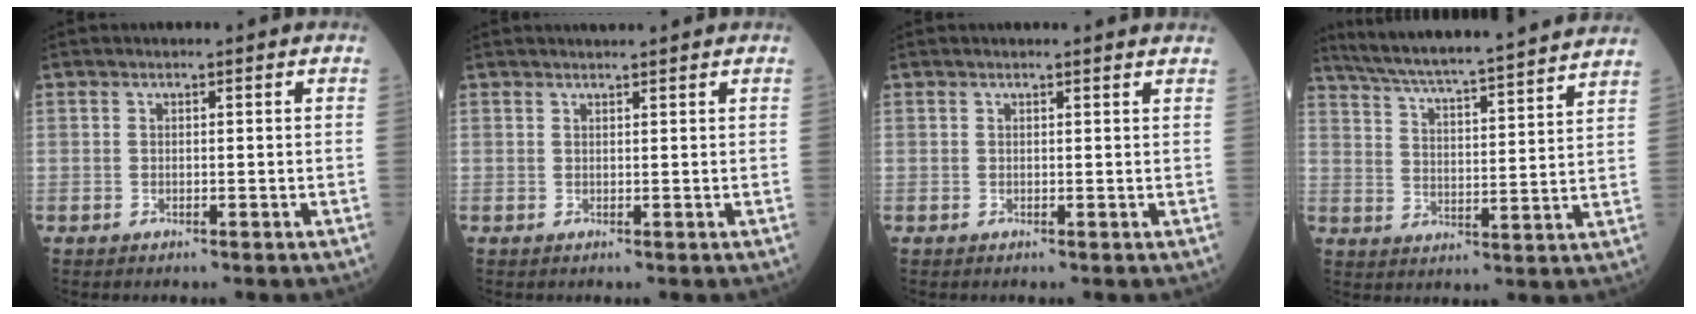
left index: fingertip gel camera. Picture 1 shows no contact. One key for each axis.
{"total": 2.6, "fx": 2.5, "fy": -0.1, "fz": 0.9, "tx": -0.010, "ty": 0.017, "tz": 0.036}
{"total": 1.1, "fx": 1.1, "fy": -0.2, "fz": -0.2, "tx": 0.004, "ty": -0.004, "tz": -0.005}
{"total": 20.4, "fx": 18.4, "fy": -0.4, "fz": 8.6, "tx": -0.146, "ty": -0.008, "tz": 0.257}